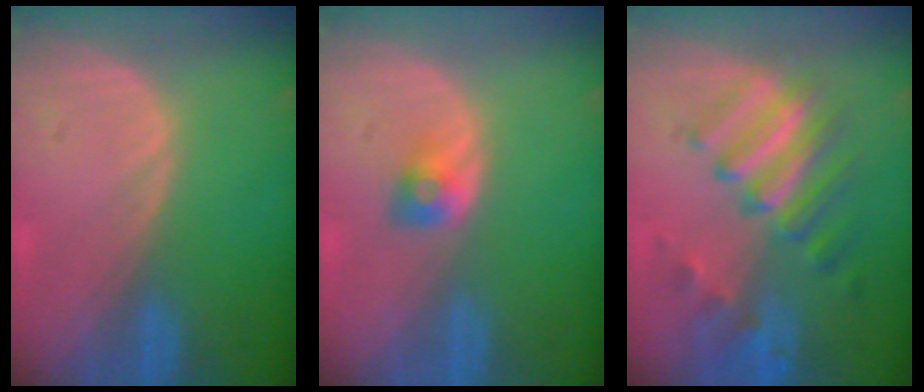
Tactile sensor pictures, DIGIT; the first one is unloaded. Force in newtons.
{"total": 2.5, "press": 2.3, "slide": 0.9}
{"total": 9.5, "press": 8.2, "slide": 4.9}